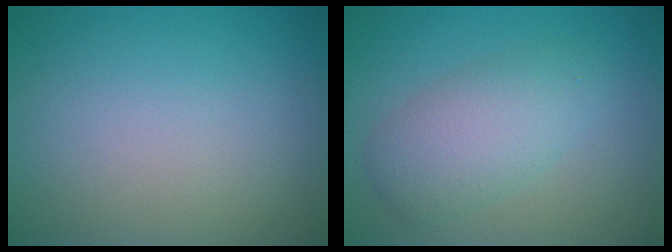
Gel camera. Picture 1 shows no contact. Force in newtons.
{"total": 4.5, "press": 4.5, "slide": 0.1}